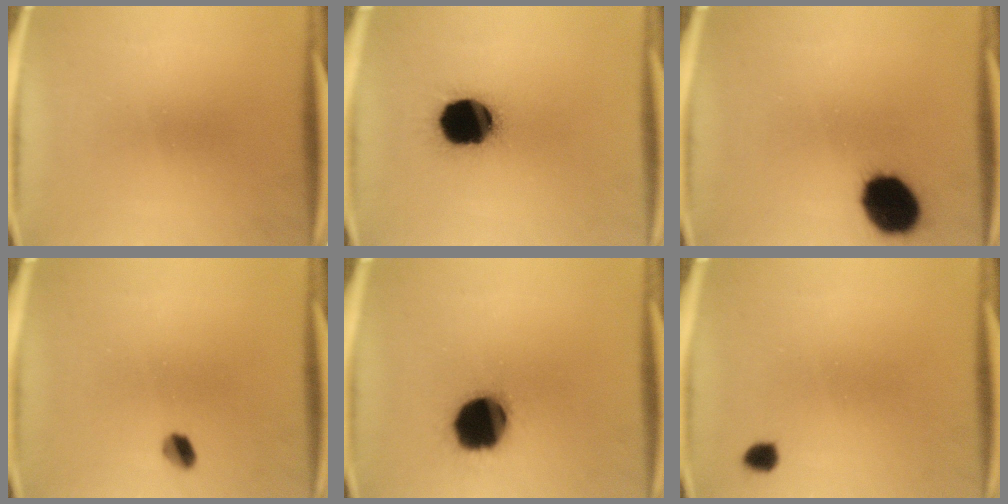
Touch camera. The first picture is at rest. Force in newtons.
{"total": 19.0}
{"total": 14.7}
{"total": 2.7}
{"total": 17.9}
{"total": 1.9}